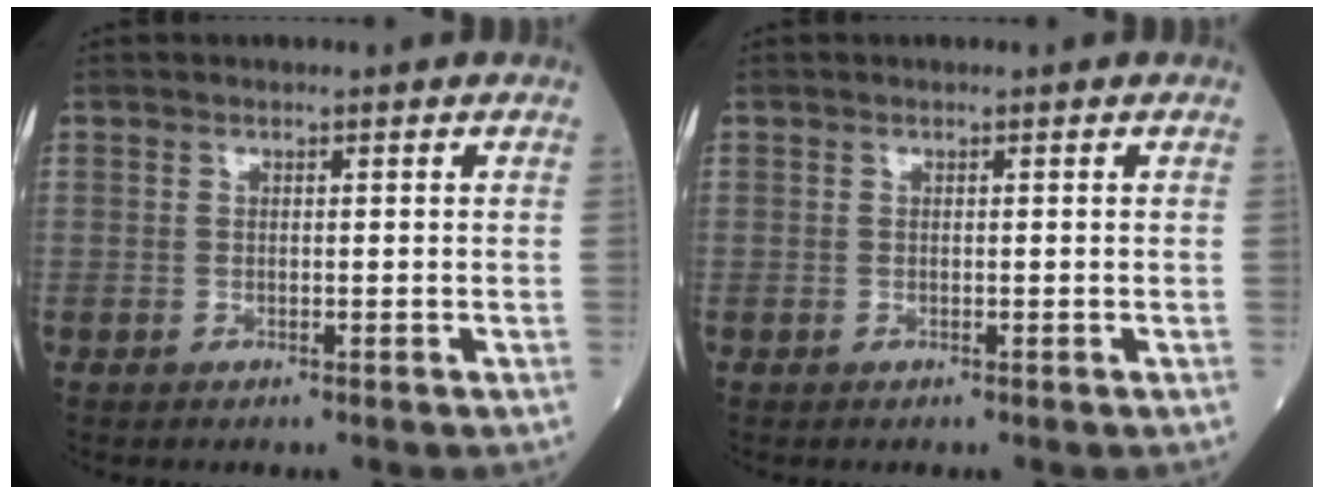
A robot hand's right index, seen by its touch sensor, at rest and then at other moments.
{"total": 0.0}